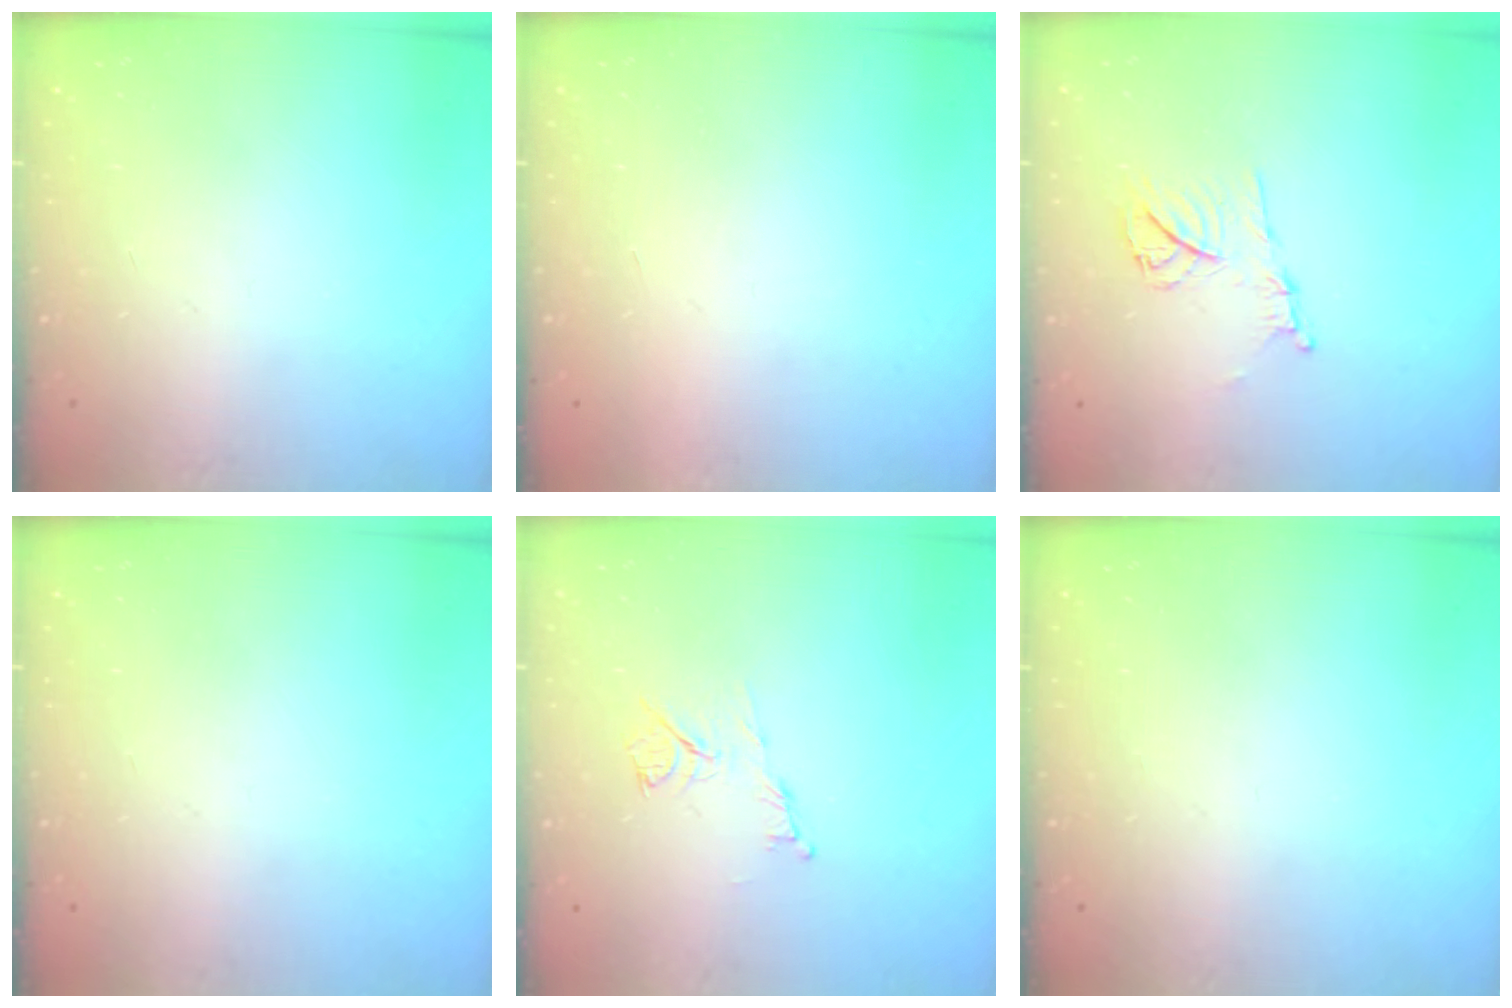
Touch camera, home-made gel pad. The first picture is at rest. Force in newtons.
{"total": 1.5, "press": 1.5, "slide": 0.1}
{"total": 11.0, "press": 10.9, "slide": 1.1}
{"total": 0.0}
{"total": 7.2, "press": 7.1, "slide": 0.8}
{"total": 0.0}